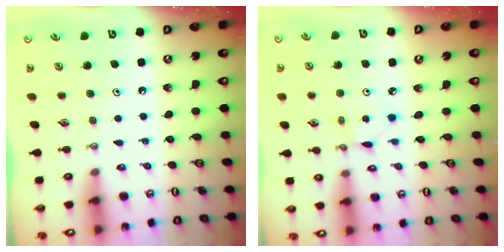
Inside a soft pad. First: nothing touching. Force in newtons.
{"total": 2.4, "press": 2.4, "slide": 0.3}